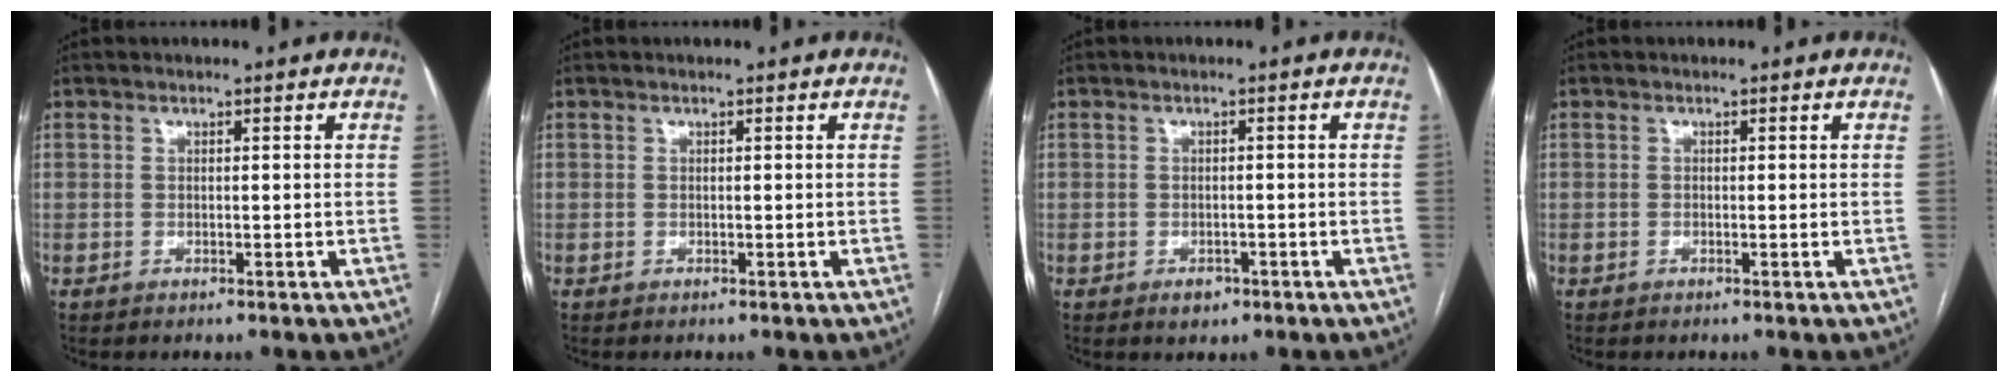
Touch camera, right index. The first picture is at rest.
{"total": 0.0}
{"total": 2.1, "force": [-1.2, 1.4, 0.9], "torque": [-0.010, 0.003, -0.010]}
{"total": 0.0}